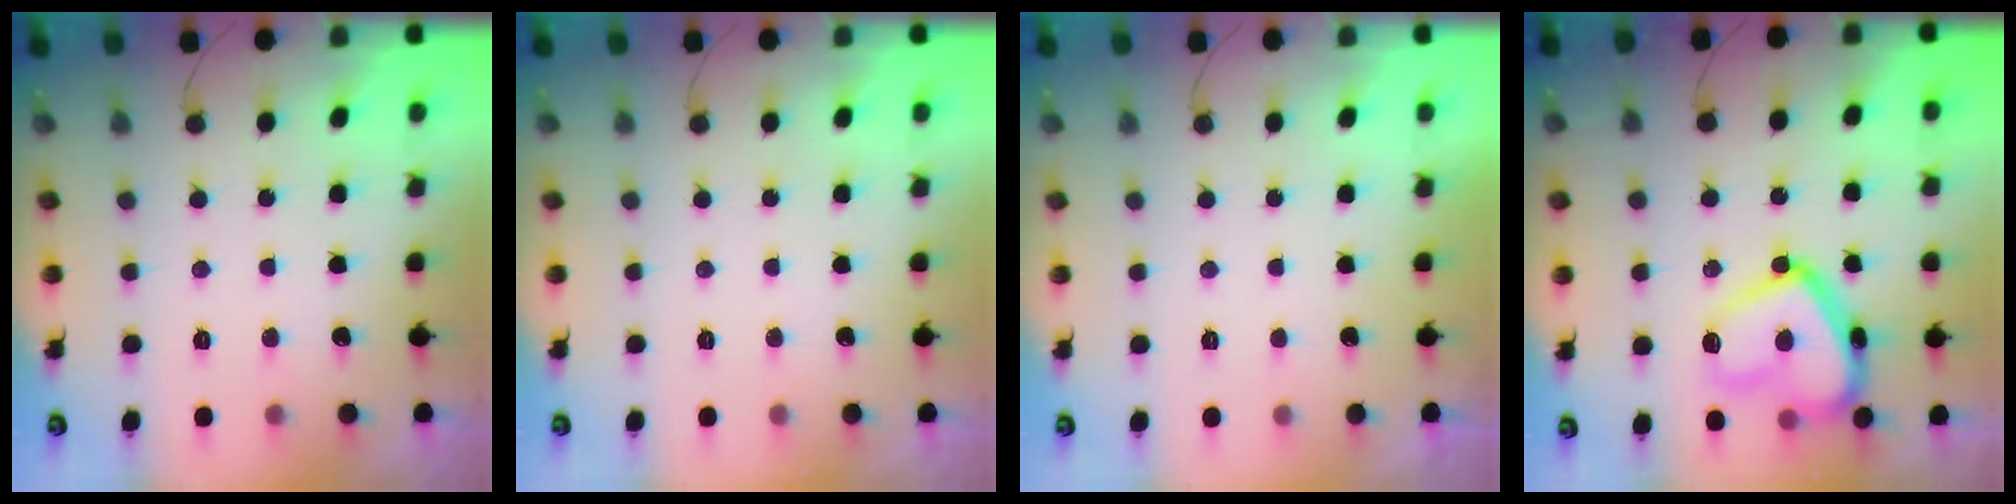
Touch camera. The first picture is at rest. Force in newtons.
{"total": 0.0}
{"total": 2.2, "press": 2.1, "slide": 0.4}
{"total": 18.3, "press": 18.2, "slide": 1.5}